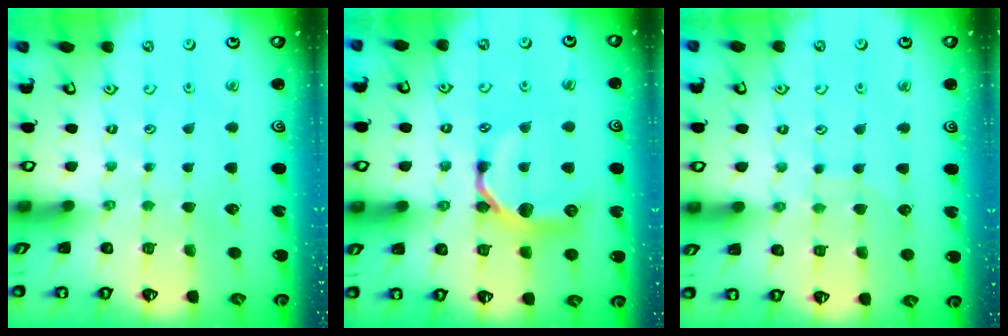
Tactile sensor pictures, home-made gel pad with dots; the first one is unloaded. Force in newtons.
{"total": 11.3, "press": 11.3, "slide": 0.6}
{"total": 7.6, "press": 7.6, "slide": 0.6}